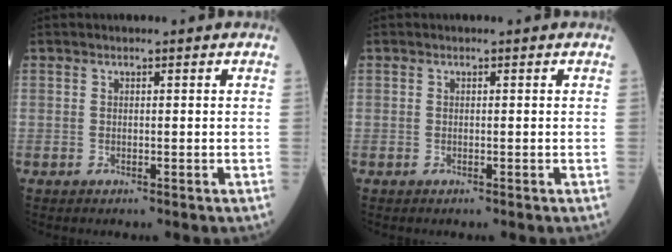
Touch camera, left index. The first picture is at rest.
{"total": 0.0}